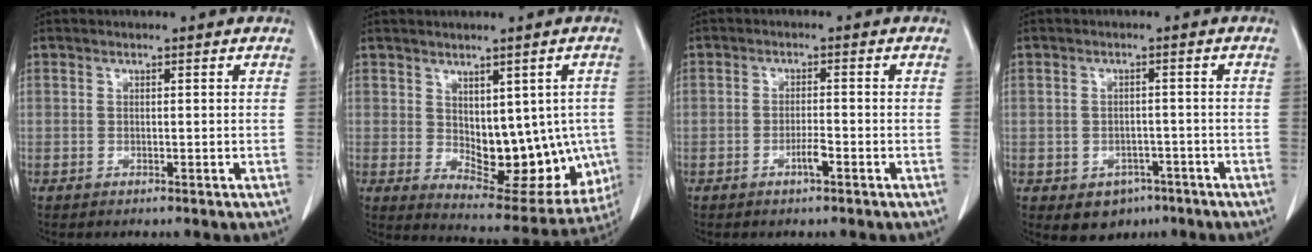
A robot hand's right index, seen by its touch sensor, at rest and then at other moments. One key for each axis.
{"total": 14.3, "fx": -0.8, "fy": 7.6, "fz": 12.2, "tx": -0.144, "ty": -0.004, "tz": 0.012}
{"total": 2.2, "fx": -1.2, "fy": 0.3, "fz": 1.8, "tx": -0.032, "ty": 0.000, "tz": -0.021}
{"total": 4.8, "fx": -2.6, "fy": 3.6, "fz": 1.6, "tx": -0.014, "ty": 0.005, "tz": -0.027}